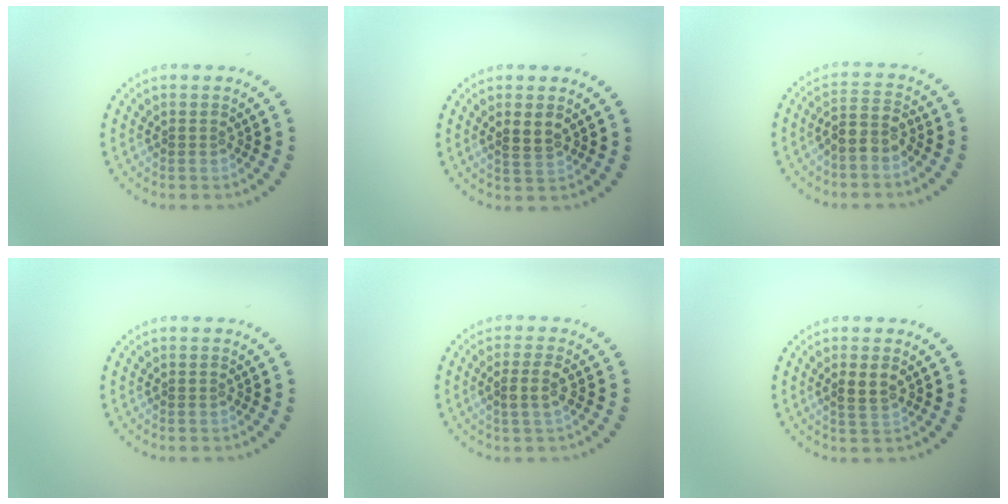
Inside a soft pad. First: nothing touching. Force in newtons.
{"total": 1.7, "press": 1.6, "slide": 0.6}
{"total": 2.4, "press": 2.1, "slide": 1.1}
{"total": 0.0}
{"total": 1.7, "press": 1.6, "slide": 0.5}
{"total": 1.8, "press": 1.7, "slide": 0.5}